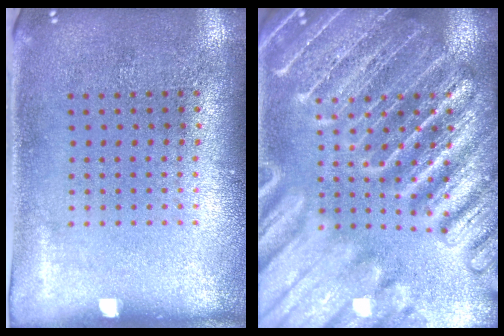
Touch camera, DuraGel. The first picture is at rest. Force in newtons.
{"total": 6.0, "press": 5.9, "slide": 0.8}